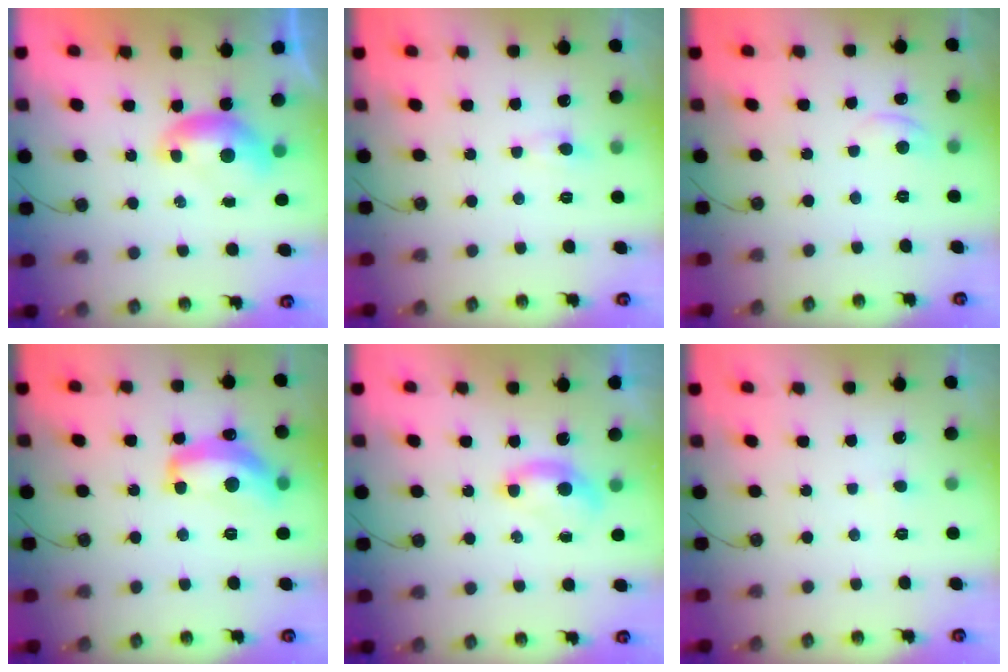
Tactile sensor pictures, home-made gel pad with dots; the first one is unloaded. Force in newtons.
{"total": 1.6, "press": 1.5, "slide": 0.6}
{"total": 0.9, "press": 0.7, "slide": 0.5}
{"total": 9.3, "press": 9.3, "slide": 0.7}
{"total": 1.3, "press": 1.0, "slide": 0.9}
{"total": 0.0}